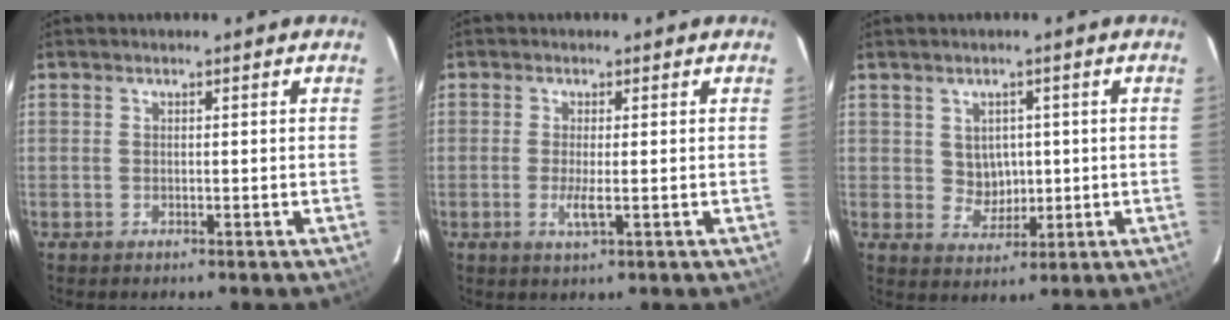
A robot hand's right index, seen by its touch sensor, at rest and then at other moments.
{"total": 2.8, "force": [-0.5, 0.2, 2.7], "torque": [-0.056, -0.007, -0.011]}
{"total": 4.4, "force": [0.7, 4.1, 1.6], "torque": [-0.026, 0.008, 0.021]}